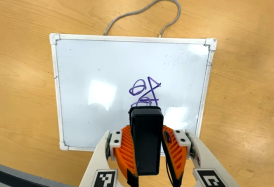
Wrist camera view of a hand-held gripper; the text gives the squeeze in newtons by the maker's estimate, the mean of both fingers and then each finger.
{"total": 6.6, "left": 5.6, "right": 7.6}